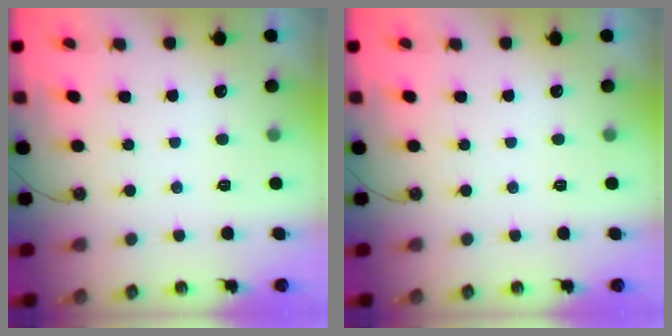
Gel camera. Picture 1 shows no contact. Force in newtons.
{"total": 0.0}